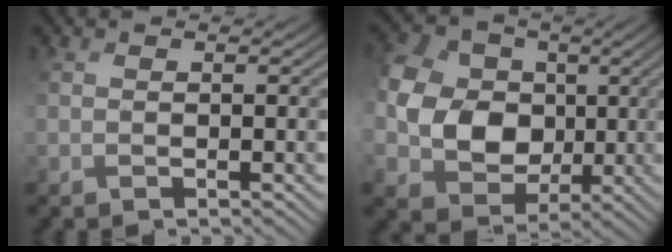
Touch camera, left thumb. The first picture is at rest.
{"total": 13.2, "force": [0.8, 11.1, 7.0], "torque": [-0.198, 0.001, 0.014]}